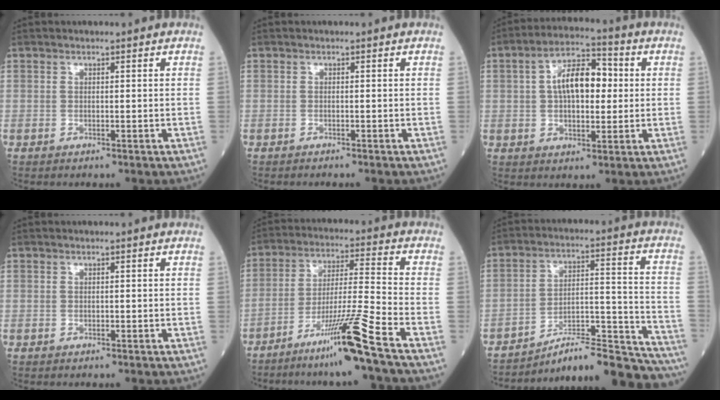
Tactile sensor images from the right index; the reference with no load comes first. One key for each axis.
{"total": 0.8, "fx": -0.7, "fy": -0.1, "fz": 0.2, "tx": -0.005, "ty": -0.001, "tz": -0.012}
{"total": 9.9, "fx": 1.5, "fy": 4.6, "fz": 8.6, "tx": -0.150, "ty": 0.027, "tz": 0.020}
{"total": 0.0}
{"total": 12.7, "fx": -8.5, "fy": -2.8, "fz": 9.0, "tx": -0.162, "ty": -0.025, "tz": -0.149}
{"total": 19.9, "fx": -19.1, "fy": 1.1, "fz": 5.5, "tx": -0.044, "ty": 0.039, "tz": -0.278}